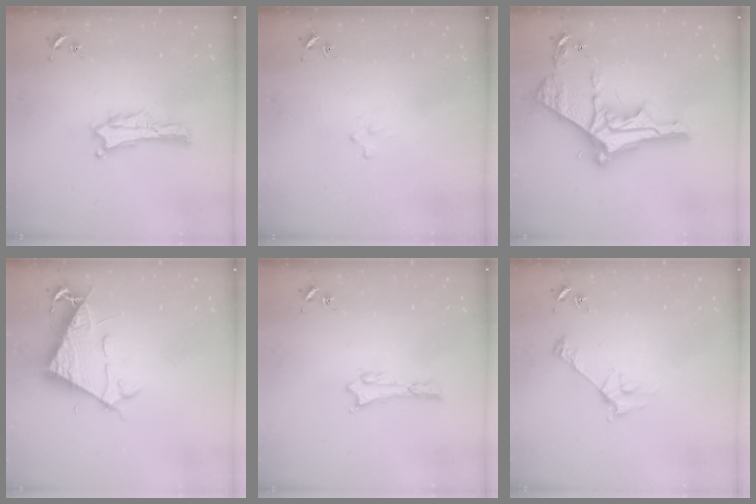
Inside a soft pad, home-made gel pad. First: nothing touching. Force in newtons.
{"total": 2.2, "press": 2.2, "slide": 0.2}
{"total": 11.8, "press": 11.7, "slide": 1.2}
{"total": 7.6, "press": 7.6, "slide": 1.0}
{"total": 0.7, "press": 0.7, "slide": 0.1}
{"total": 2.8, "press": 2.8, "slide": 0.3}